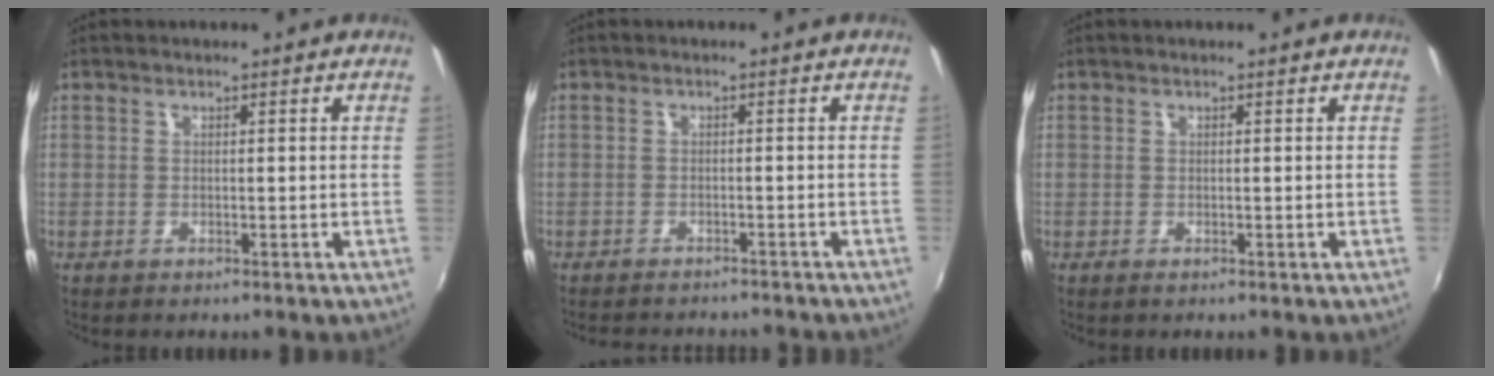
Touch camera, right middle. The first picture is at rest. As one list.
[{"total": 7.3, "force": [-6.7, 1.4, 2.6], "torque": [-0.062, -0.014, -0.094]}, {"total": 0.0}]